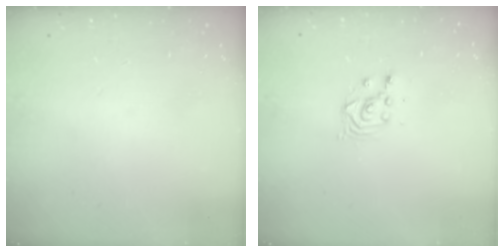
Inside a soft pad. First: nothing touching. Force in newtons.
{"total": 2.9, "press": 2.9, "slide": 0.1}